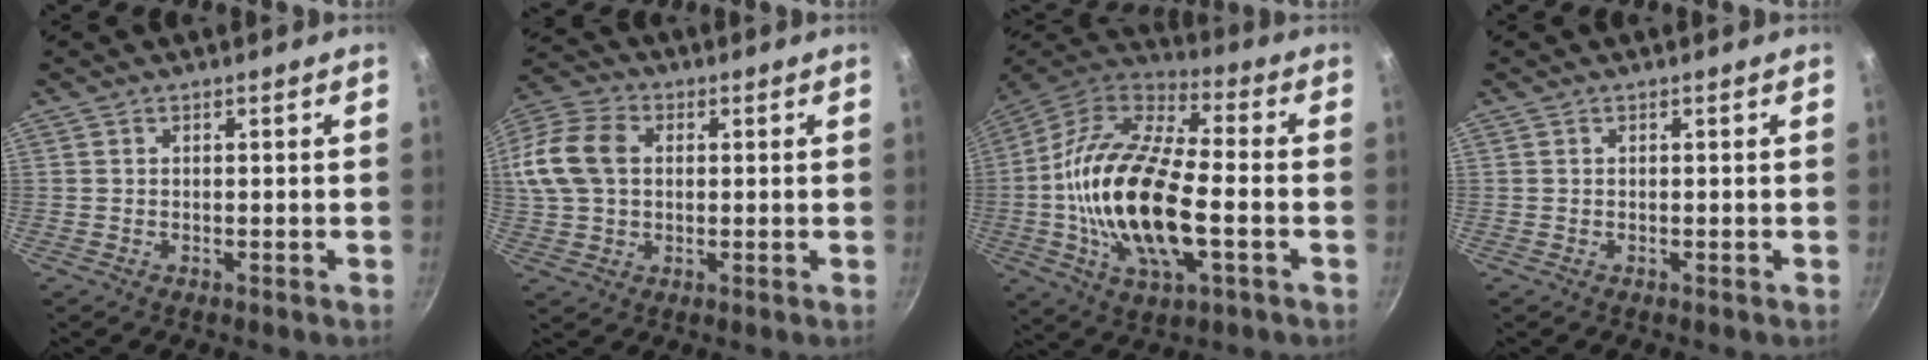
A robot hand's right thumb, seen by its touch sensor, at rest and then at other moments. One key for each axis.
{"total": 16.8, "fx": 2.7, "fy": 12.4, "fz": 11.0, "tx": -0.245, "ty": 0.032, "tz": 0.040}
{"total": 24.0, "fx": -3.4, "fy": 11.0, "fz": 21.1, "tx": -0.409, "ty": 0.027, "tz": -0.077}
{"total": 0.0}